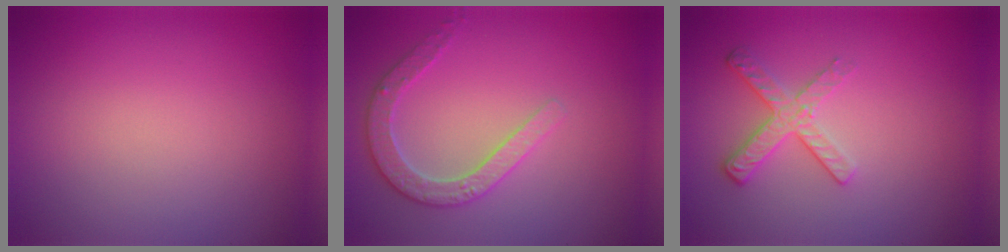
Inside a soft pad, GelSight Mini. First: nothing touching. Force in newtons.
{"total": 3.0, "press": 3.0, "slide": 0.3}
{"total": 2.6, "press": 2.4, "slide": 1.2}